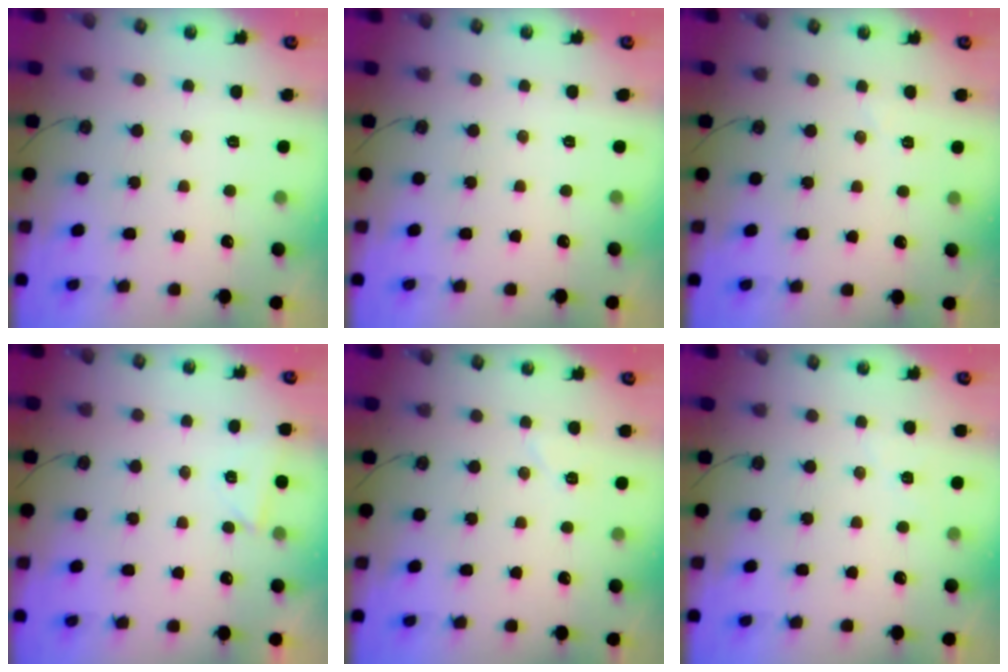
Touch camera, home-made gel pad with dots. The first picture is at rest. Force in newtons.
{"total": 0.0}
{"total": 3.0, "press": 2.6, "slide": 1.4}
{"total": 2.7, "press": 2.4, "slide": 1.2}
{"total": 5.4, "press": 5.2, "slide": 1.4}
{"total": 2.9, "press": 2.7, "slide": 0.9}